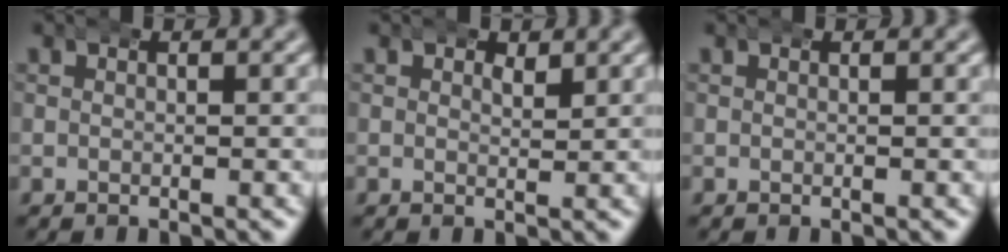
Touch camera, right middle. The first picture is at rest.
{"total": 1.0, "force": [0.7, 0.4, 0.5], "torque": [-0.005, -0.001, 0.010]}
{"total": 0.0}